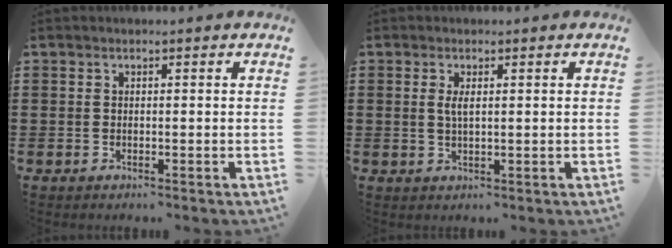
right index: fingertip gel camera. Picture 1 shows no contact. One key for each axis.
{"total": 1.8, "fx": 0.4, "fy": 0.5, "fz": 1.7, "tx": -0.035, "ty": 0.003, "tz": 0.005}